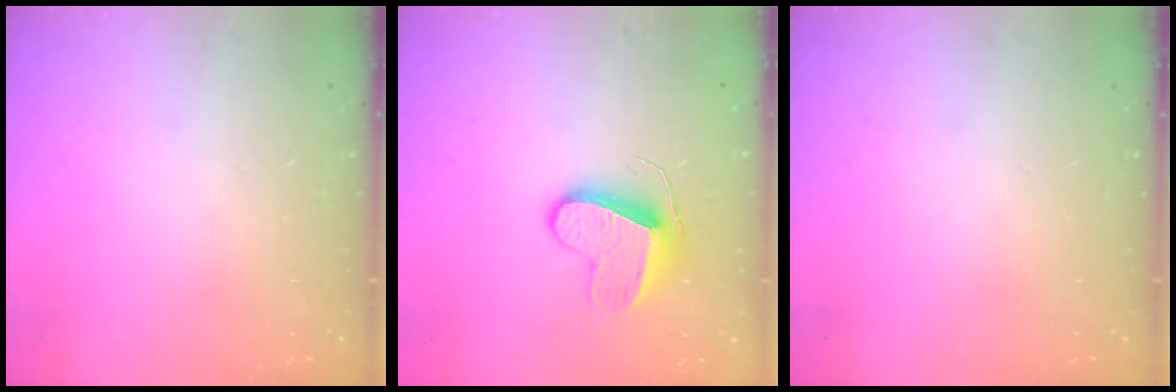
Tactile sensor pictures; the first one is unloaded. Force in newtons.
{"total": 9.5, "press": 9.5, "slide": 0.7}
{"total": 0.0}